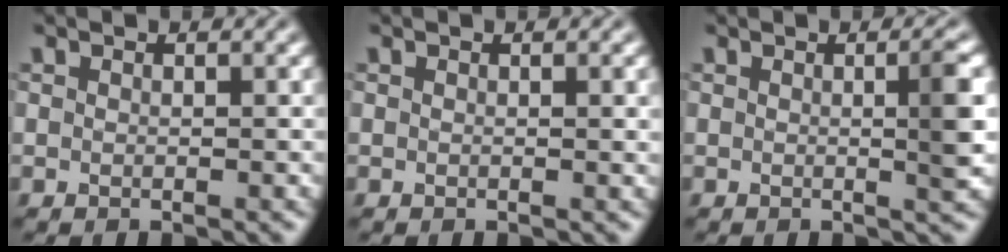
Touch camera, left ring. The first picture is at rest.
{"total": 1.0, "force": [0.2, 0.3, 1.0], "torque": [-0.009, 0.002, 0.001]}
{"total": 3.0, "force": [0.1, 0.6, 2.9], "torque": [-0.035, 0.000, -0.003]}